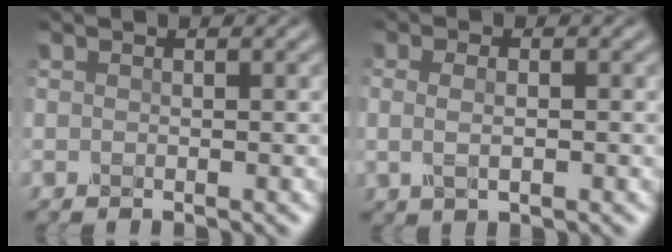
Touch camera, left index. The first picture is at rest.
{"total": 2.8, "force": [0.5, 1.6, 2.2], "torque": [-0.024, 0.003, -0.004]}